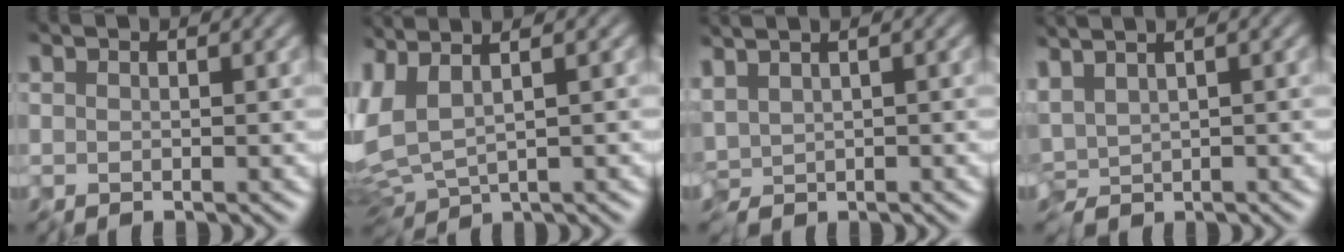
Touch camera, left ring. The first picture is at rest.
{"total": 3.4, "force": [0.9, 0.5, 3.2], "torque": [-0.078, 0.007, 0.014]}
{"total": 1.4, "force": [0.9, 0.4, 1.0], "torque": [-0.029, 0.004, 0.018]}
{"total": 1.8, "force": [1.1, 0.4, 1.4], "torque": [-0.037, 0.004, 0.019]}